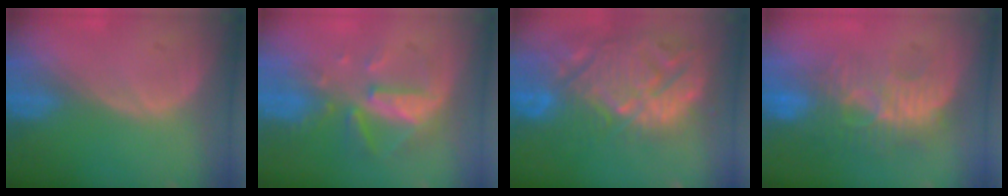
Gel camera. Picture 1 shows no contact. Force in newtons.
{"total": 8.1, "press": 7.5, "slide": 3.3}
{"total": 14.8, "press": 12.7, "slide": 7.6}
{"total": 9.4, "press": 8.9, "slide": 2.9}